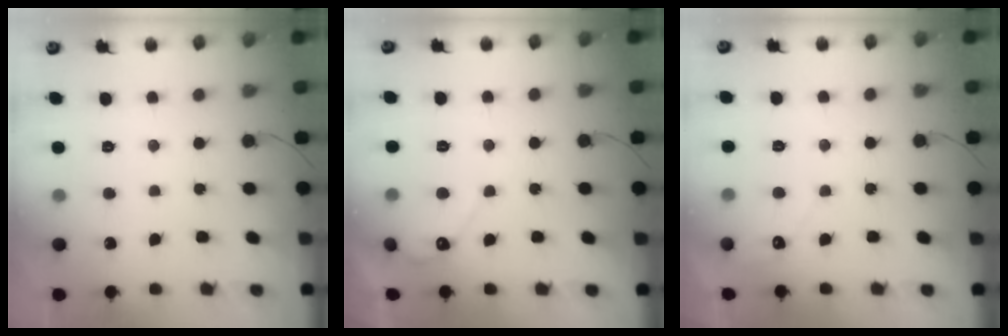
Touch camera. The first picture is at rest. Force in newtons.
{"total": 4.5, "press": 4.4, "slide": 0.2}
{"total": 2.9, "press": 2.9, "slide": 0.1}